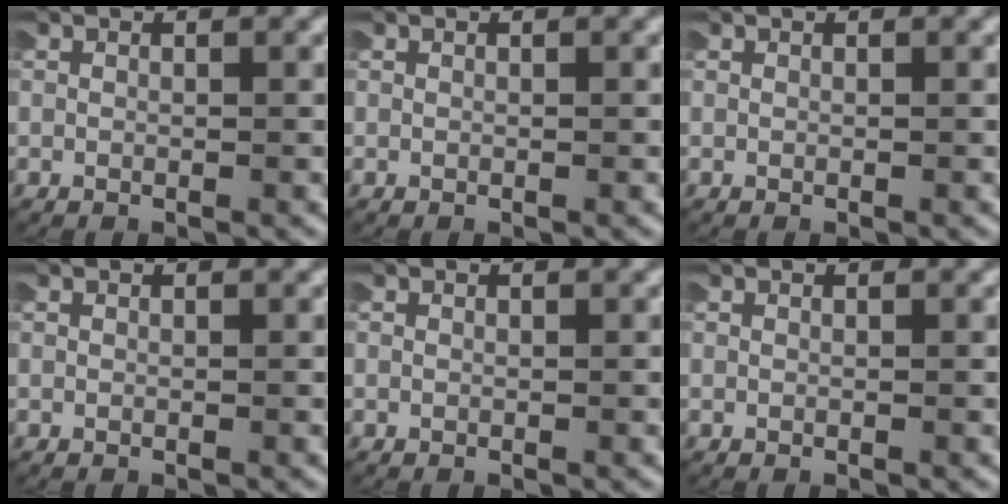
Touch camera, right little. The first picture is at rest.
{"total": 0.0}
{"total": 0.0}
{"total": 0.0}
{"total": 0.0}
{"total": 0.0}